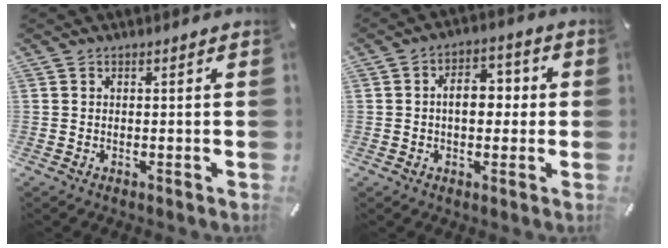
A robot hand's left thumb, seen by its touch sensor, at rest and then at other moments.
{"total": 7.6, "force": [-0.2, 5.0, 5.7], "torque": [-0.075, 0.004, -0.009]}